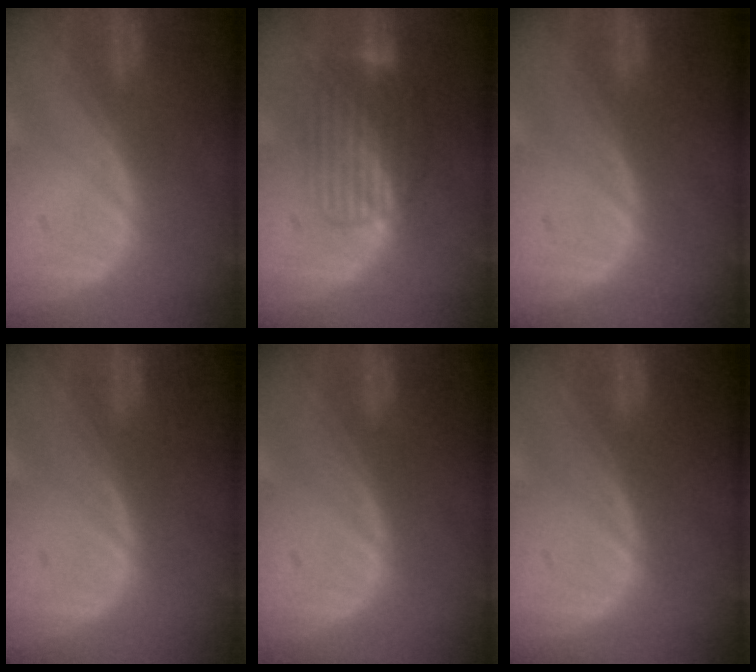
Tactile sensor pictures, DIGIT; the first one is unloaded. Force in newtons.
{"total": 8.4, "press": 7.1, "slide": 4.5}
{"total": 0.0}
{"total": 0.0}
{"total": 0.0}
{"total": 0.0}